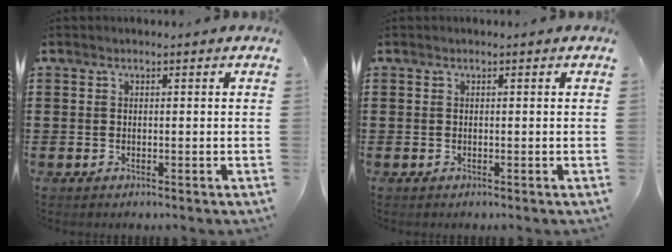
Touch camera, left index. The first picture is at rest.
{"total": 0.0}